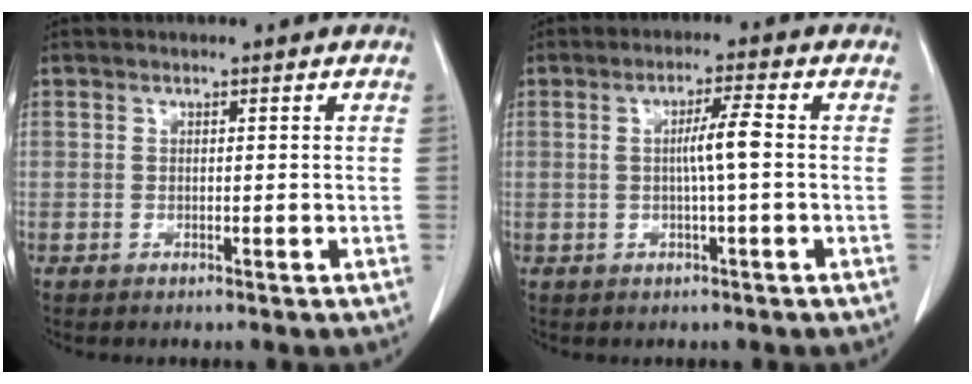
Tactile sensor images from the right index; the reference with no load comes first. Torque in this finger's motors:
{"motor_torque": [0.64, 0.07, 0.11, 0.07]}